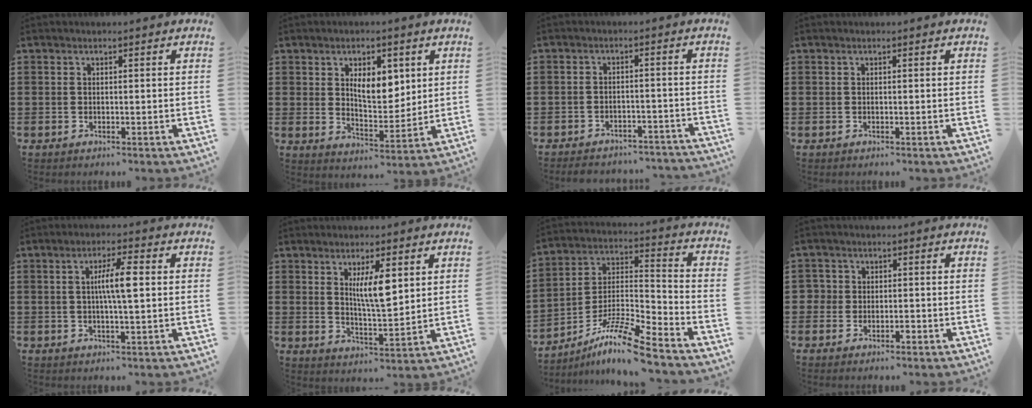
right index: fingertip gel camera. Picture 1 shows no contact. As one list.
[{"total": 6.8, "force": [2.5, 3.6, 5.3], "torque": [-0.083, 0.000, 0.036]}, {"total": 3.3, "force": [-3.3, 0.6, 0.1], "torque": [-0.007, 0.003, -0.068]}, {"total": 0.0}, {"total": 5.4, "force": [0.5, 0.7, 5.3], "torque": [-0.099, 0.002, 0.005]}, {"total": 6.7, "force": [2.4, 1.8, 6.0], "torque": [-0.107, -0.002, 0.036]}, {"total": 10.7, "force": [-8.8, 1.1, 6.0], "torque": [-0.121, 0.011, -0.175]}, {"total": 2.1, "force": [-0.7, 1.9, 0.7], "torque": [-0.021, 0.004, -0.017]}]